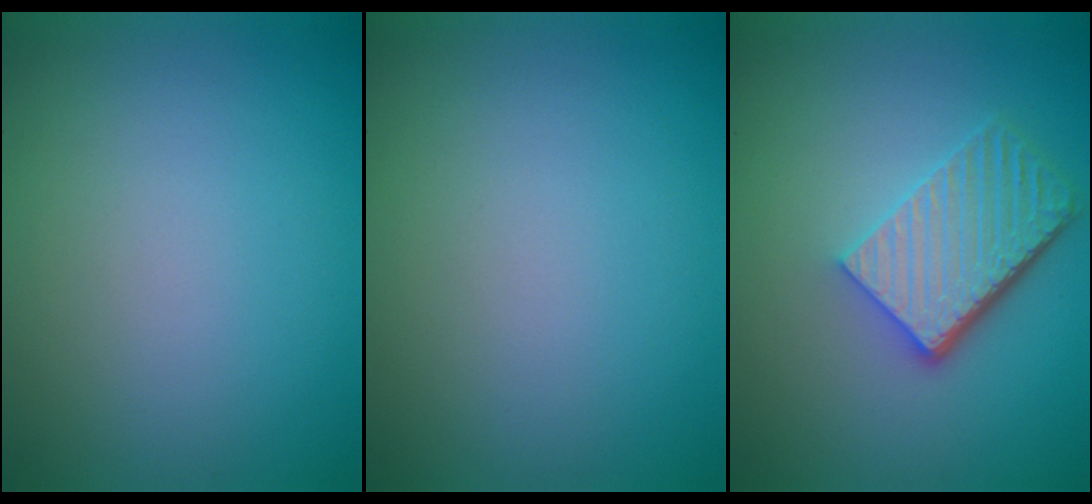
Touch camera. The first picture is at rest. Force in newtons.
{"total": 0.0}
{"total": 5.6, "press": 3.9, "slide": 4.0}